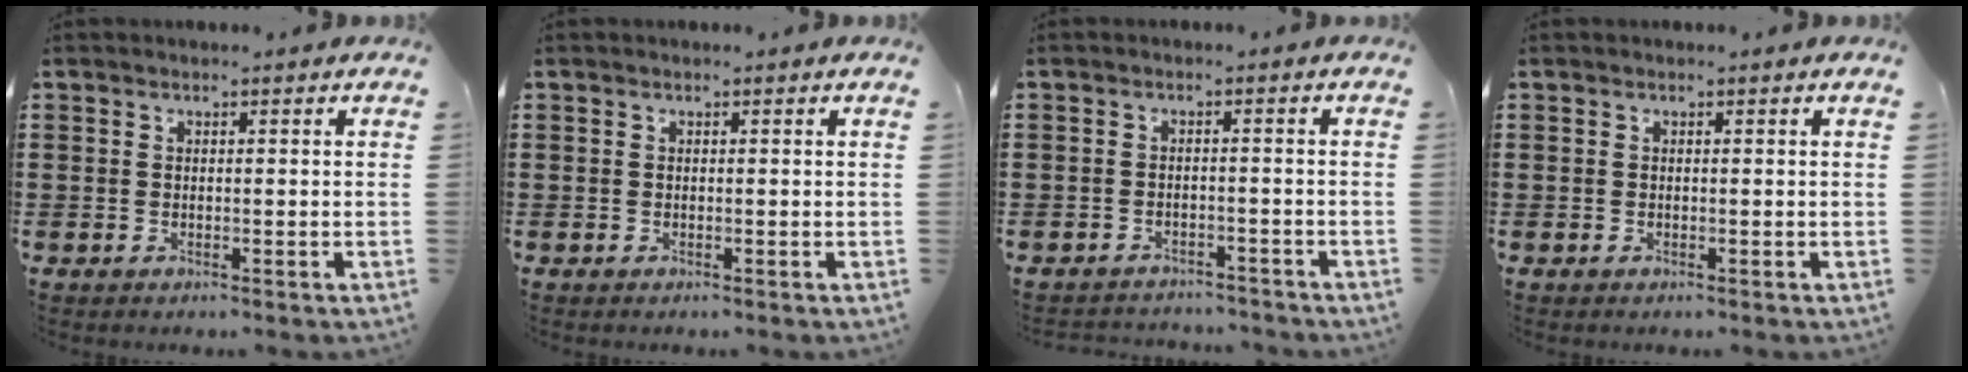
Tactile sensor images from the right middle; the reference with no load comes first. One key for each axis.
{"total": 0.0}
{"total": 2.0, "fx": -2.0, "fy": 0.2, "fz": -0.1, "tx": -0.005, "ty": 0.000, "tz": -0.043}
{"total": 0.0}